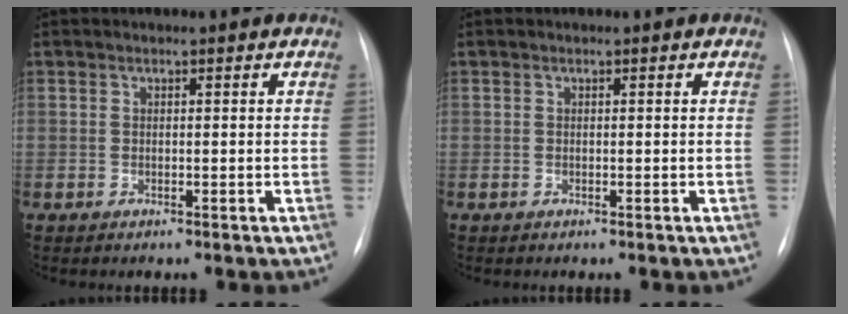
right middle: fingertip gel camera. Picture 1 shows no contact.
{"total": 0.0}